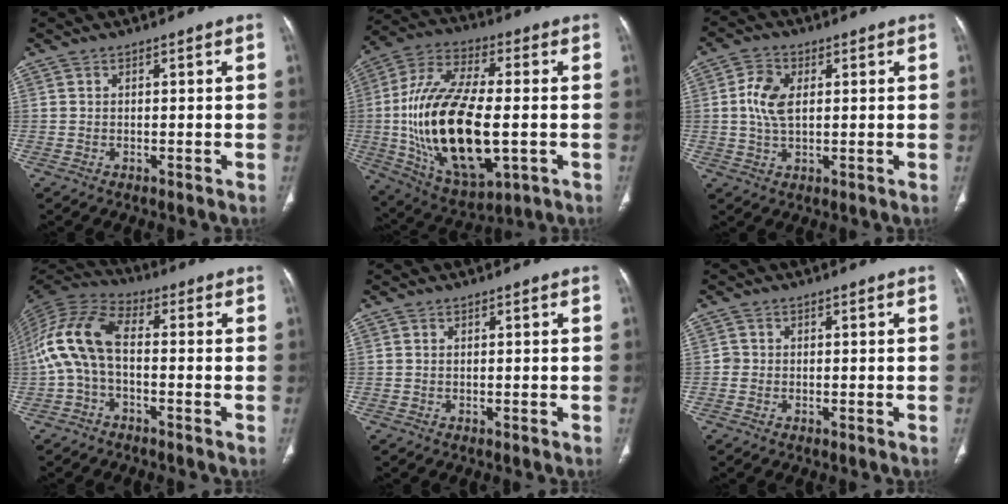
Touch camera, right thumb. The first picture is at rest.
{"total": 25.5, "force": [-2.5, 11.6, 22.6], "torque": [-0.443, -0.001, -0.029]}
{"total": 6.5, "force": [1.0, 4.0, 5.1], "torque": [-0.100, 0.002, 0.017]}
{"total": 11.4, "force": [-1.2, 5.8, 9.7], "torque": [-0.208, 0.035, -0.034]}
{"total": 0.0}
{"total": 1.0, "force": [-0.2, 1.0, 0.2], "torque": [0.004, 0.004, -0.005]}